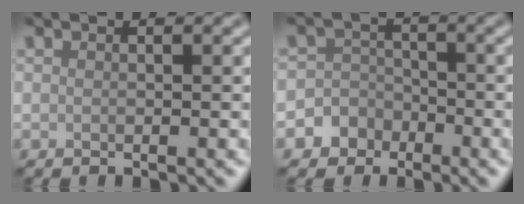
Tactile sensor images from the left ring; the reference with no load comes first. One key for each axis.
{"total": 4.3, "fx": -2.3, "fy": 3.6, "fz": 0.2, "tx": 0.030, "ty": 0.000, "tz": -0.057}